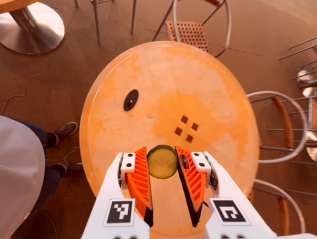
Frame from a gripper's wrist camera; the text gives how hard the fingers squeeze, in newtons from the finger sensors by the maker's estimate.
{"total": 9.0, "left": 9.0, "right": 9.0}